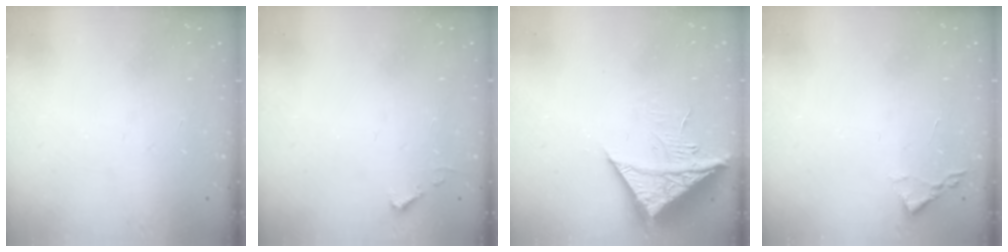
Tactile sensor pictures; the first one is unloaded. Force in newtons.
{"total": 3.7, "press": 3.6, "slide": 0.5}
{"total": 10.5, "press": 10.5, "slide": 1.0}
{"total": 1.8, "press": 1.8, "slide": 0.3}